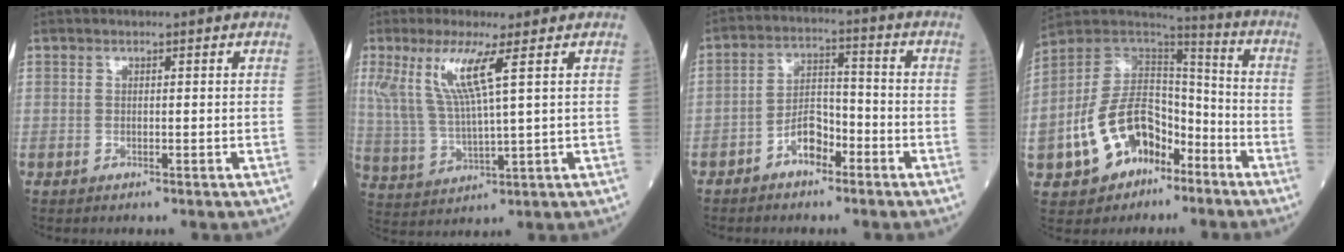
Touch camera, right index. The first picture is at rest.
{"total": 8.8, "force": [3.9, 0.0, 7.9], "torque": [-0.179, -0.001, 0.082]}
{"total": 5.6, "force": [-3.4, 2.7, 3.5], "torque": [-0.064, 0.018, -0.063]}
{"total": 16.2, "force": [-7.0, 10.3, 10.4], "torque": [-0.211, 0.027, -0.120]}